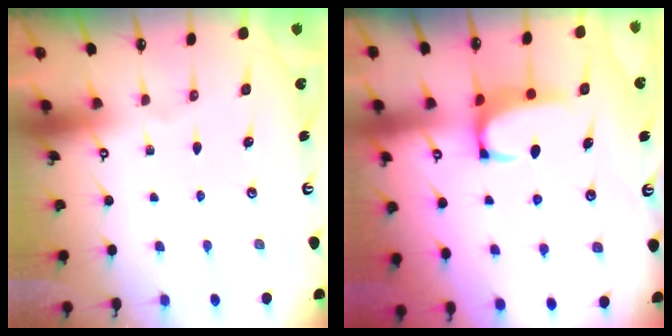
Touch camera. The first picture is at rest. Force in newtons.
{"total": 2.0, "press": 1.9, "slide": 0.7}